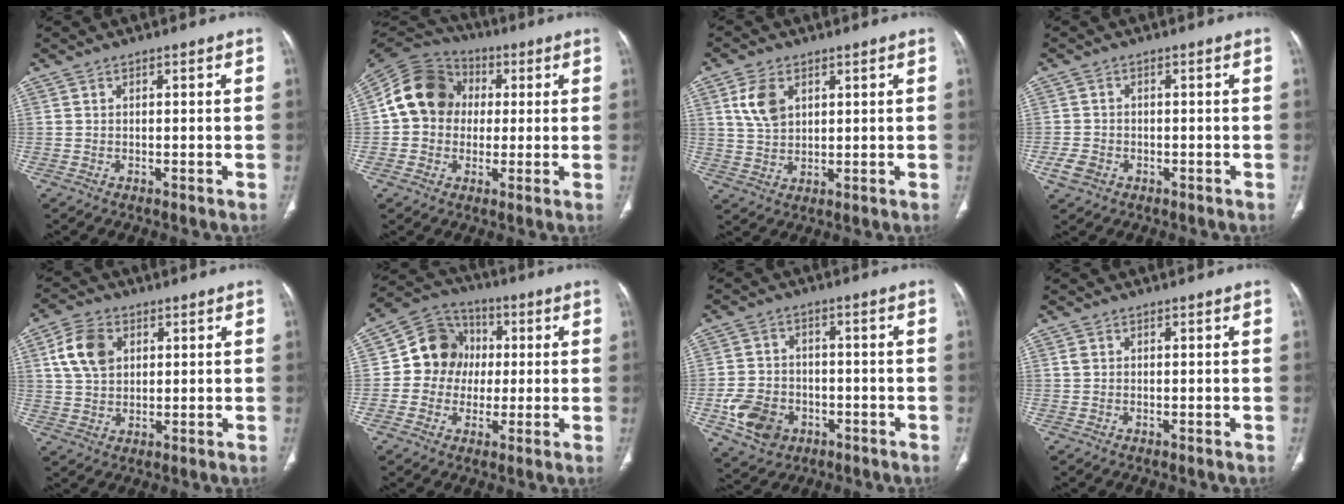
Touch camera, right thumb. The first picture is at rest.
{"total": 13.8, "force": [1.5, 11.7, 7.0], "torque": [-0.110, 0.026, 0.017]}
{"total": 6.7, "force": [2.7, 4.3, 4.4], "torque": [-0.076, -0.008, 0.058]}
{"total": 3.4, "force": [-1.4, 2.6, 1.6], "torque": [-0.031, 0.006, -0.021]}
{"total": 8.7, "force": [2.8, 6.1, 5.5], "torque": [-0.094, -0.001, 0.053]}
{"total": 11.4, "force": [0.5, 10.4, 4.6], "torque": [-0.039, 0.021, -0.002]}
{"total": 9.6, "force": [-3.5, 7.6, 4.8], "torque": [-0.073, 0.019, -0.052]}
{"total": 0.7, "force": [0.2, 0.6, 0.3], "torque": [-0.005, 0.005, 0.004]}